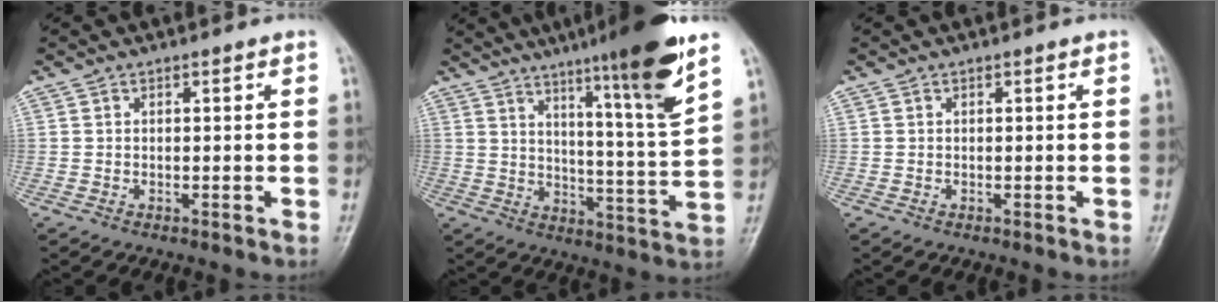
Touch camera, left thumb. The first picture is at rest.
{"total": 17.2, "force": [10.5, 0.6, 13.6], "torque": [-0.193, -0.055, 0.159]}
{"total": 0.0}